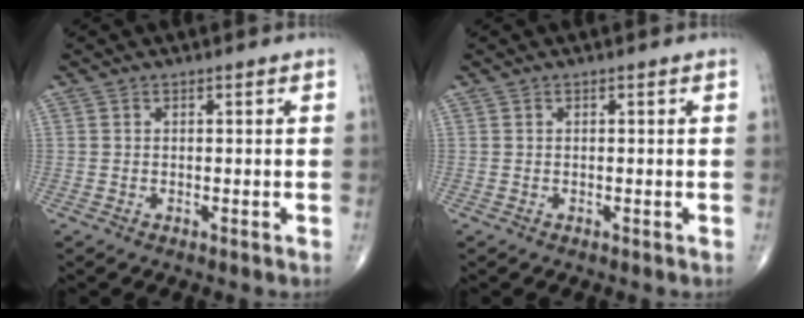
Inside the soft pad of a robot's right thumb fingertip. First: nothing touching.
{"total": 0.0}